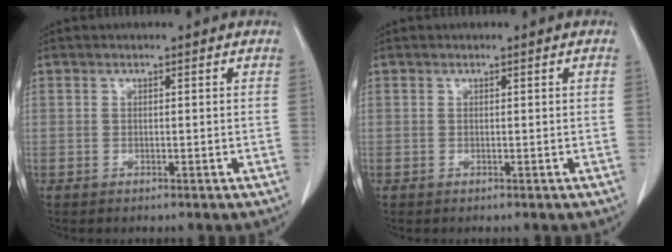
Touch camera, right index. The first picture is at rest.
{"total": 0.0}